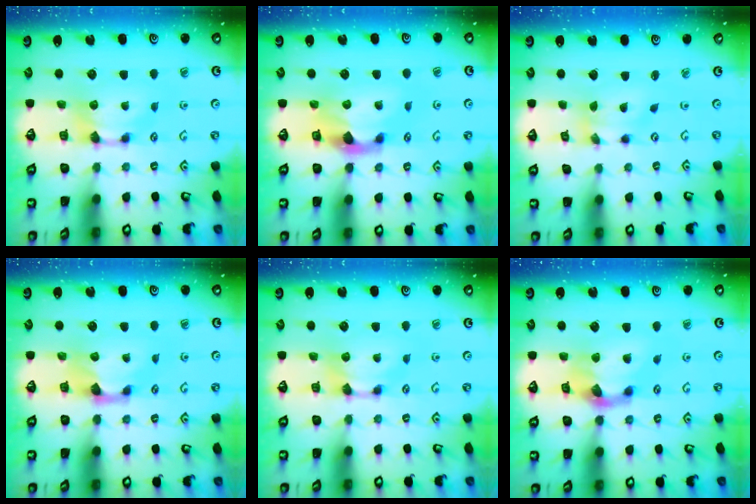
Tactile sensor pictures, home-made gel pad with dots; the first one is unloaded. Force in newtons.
{"total": 3.0, "press": 2.7, "slide": 1.3}
{"total": 2.6, "press": 2.1, "slide": 1.6}
{"total": 1.1, "press": 0.1, "slide": 1.1}
{"total": 0.0}
{"total": 4.5, "press": 3.9, "slide": 2.3}